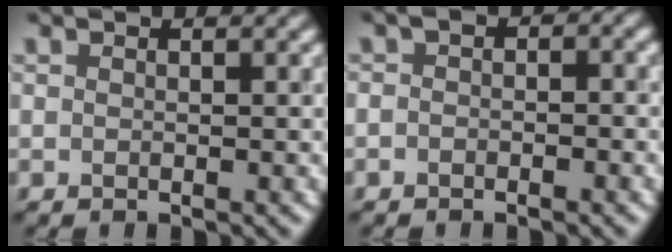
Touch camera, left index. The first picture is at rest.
{"total": 1.5, "force": [-0.5, 0.8, 1.1], "torque": [-0.024, 0.005, -0.012]}